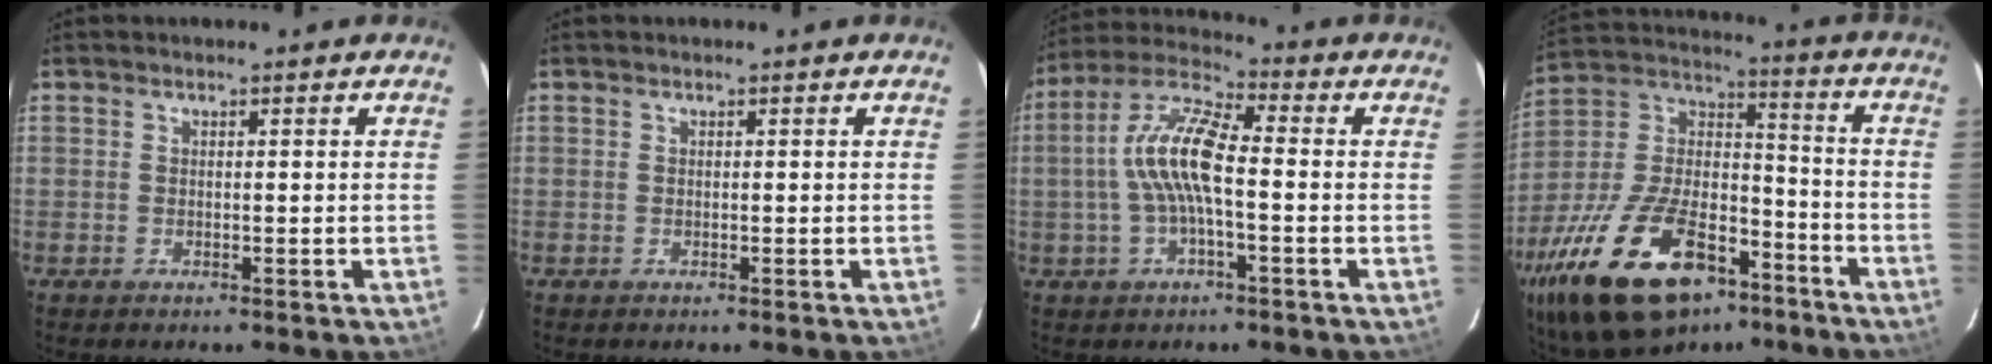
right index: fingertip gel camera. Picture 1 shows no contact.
{"total": 0.0}
{"total": 11.0, "force": [-0.9, 3.1, 10.6], "torque": [-0.215, 0.016, -0.021]}
{"total": 28.6, "force": [-17.1, 13.6, 18.4], "torque": [-0.368, -0.002, -0.278]}